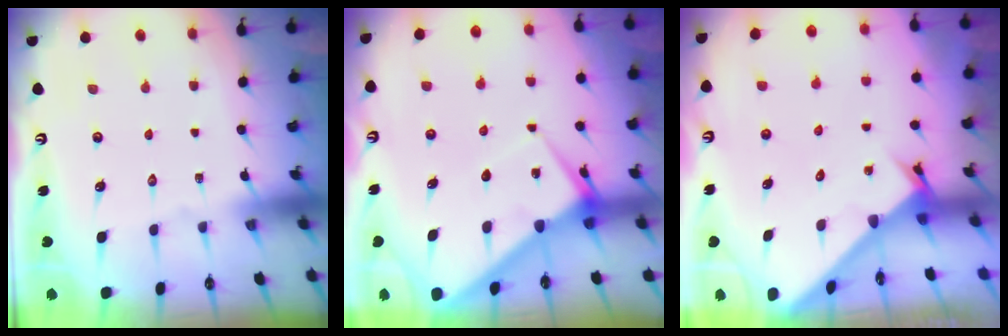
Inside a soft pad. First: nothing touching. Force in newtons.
{"total": 6.5, "press": 6.5, "slide": 0.5}
{"total": 2.2, "press": 2.2, "slide": 0.1}